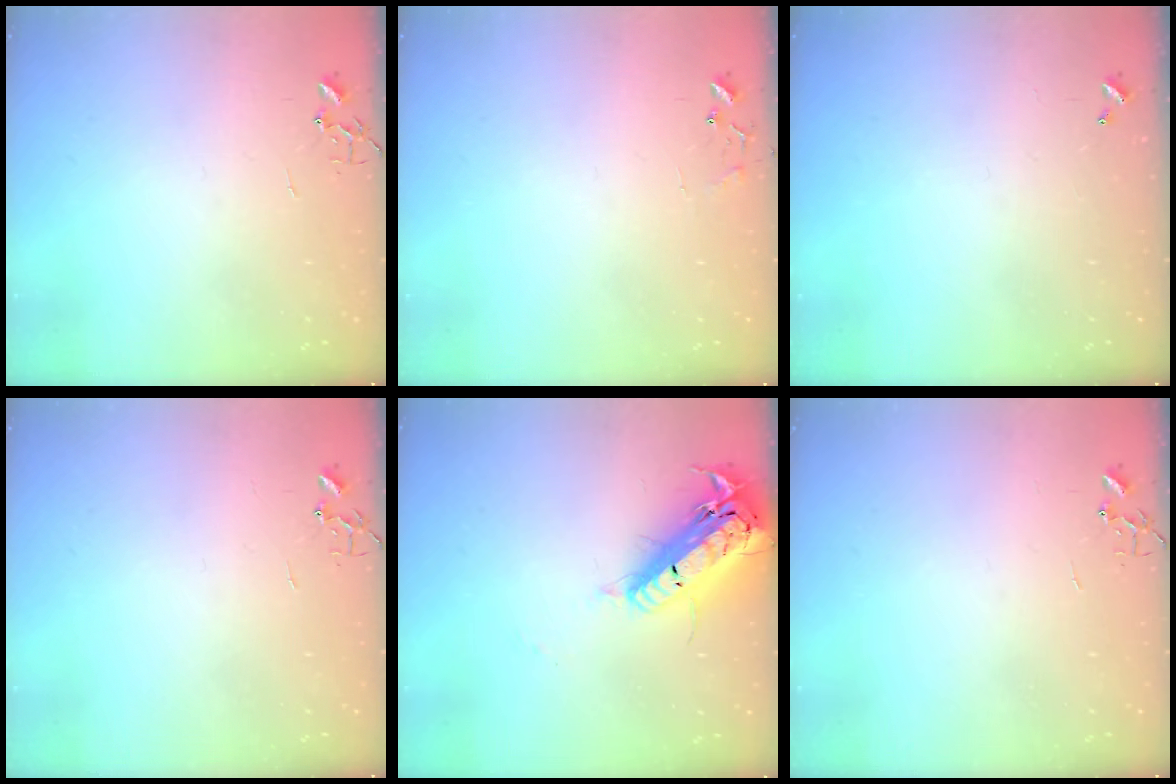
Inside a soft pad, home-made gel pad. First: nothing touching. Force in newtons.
{"total": 6.7, "press": 6.7, "slide": 0.5}
{"total": 0.0}
{"total": 0.0}
{"total": 21.3, "press": 20.9, "slide": 4.3}
{"total": 0.0}